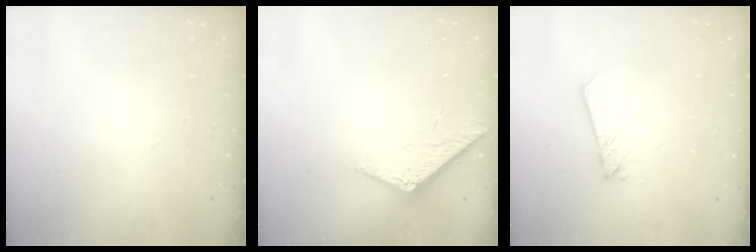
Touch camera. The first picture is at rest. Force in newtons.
{"total": 7.0, "press": 7.0, "slide": 0.5}
{"total": 2.8, "press": 2.8, "slide": 0.3}